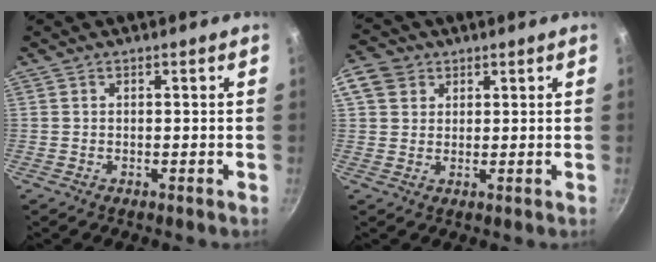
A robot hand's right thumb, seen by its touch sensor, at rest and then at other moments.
{"total": 5.8, "force": [2.4, 4.7, 2.4], "torque": [-0.027, 0.001, 0.035]}